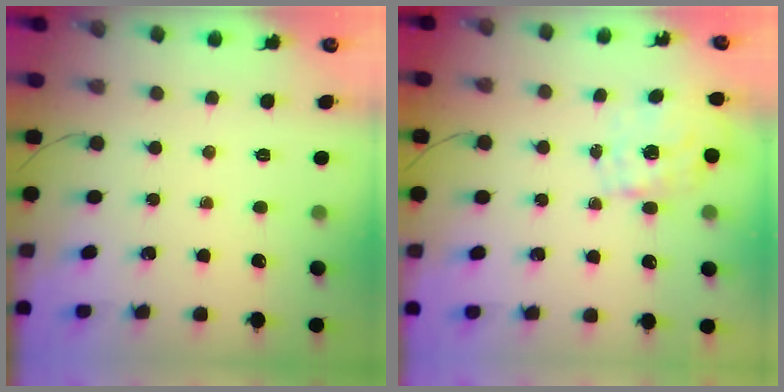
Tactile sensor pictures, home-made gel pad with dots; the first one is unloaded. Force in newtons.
{"total": 1.6, "press": 1.4, "slide": 0.8}